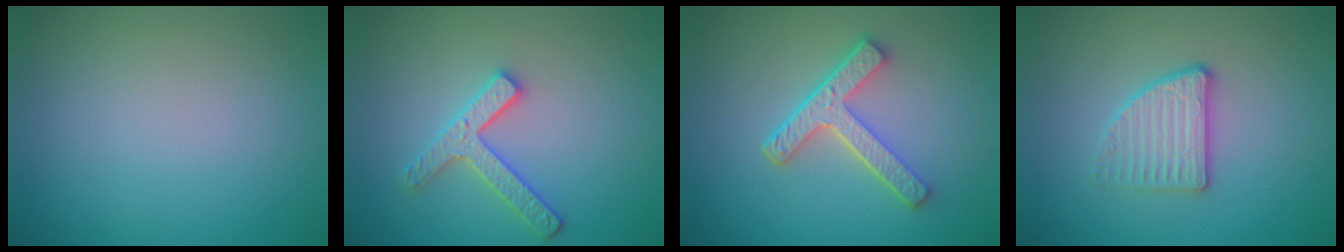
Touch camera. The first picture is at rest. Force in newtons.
{"total": 2.9, "press": 2.8, "slide": 0.6}
{"total": 4.5, "press": 3.5, "slide": 2.8}
{"total": 2.8, "press": 2.5, "slide": 1.2}